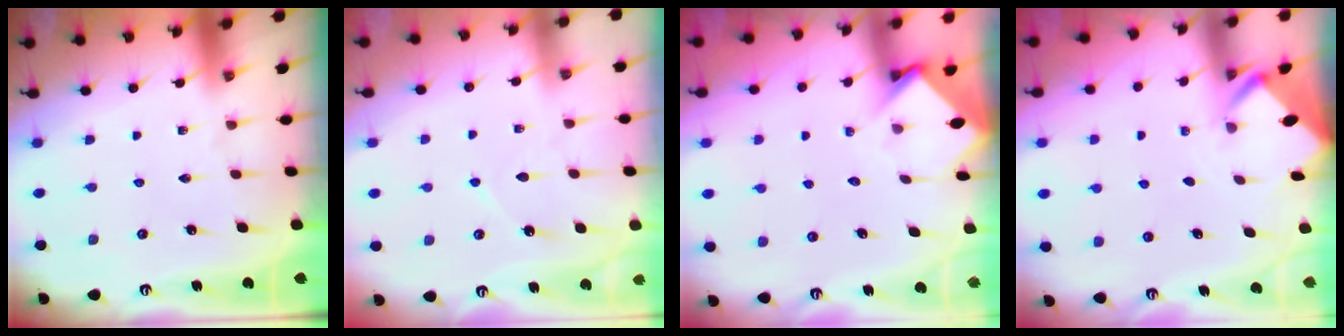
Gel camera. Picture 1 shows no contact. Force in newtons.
{"total": 4.0, "press": 3.9, "slide": 0.5}
{"total": 3.8, "press": 3.8, "slide": 0.2}
{"total": 2.2, "press": 2.2, "slide": 0.1}